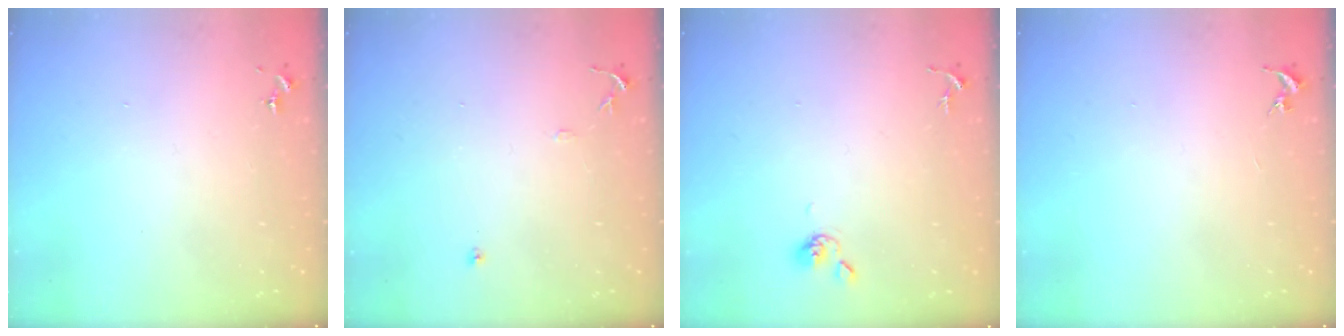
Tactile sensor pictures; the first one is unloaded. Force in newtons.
{"total": 7.7, "press": 7.7, "slide": 0.8}
{"total": 4.0, "press": 3.9, "slide": 0.9}
{"total": 0.0}